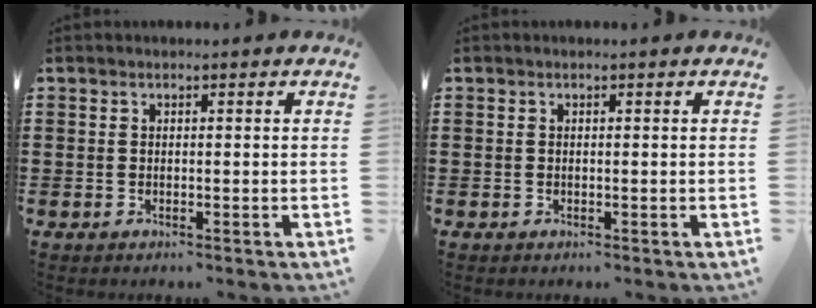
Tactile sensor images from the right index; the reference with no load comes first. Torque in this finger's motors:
{"motor_torque": [-0.26, -0.38, -0.12, -0.02]}